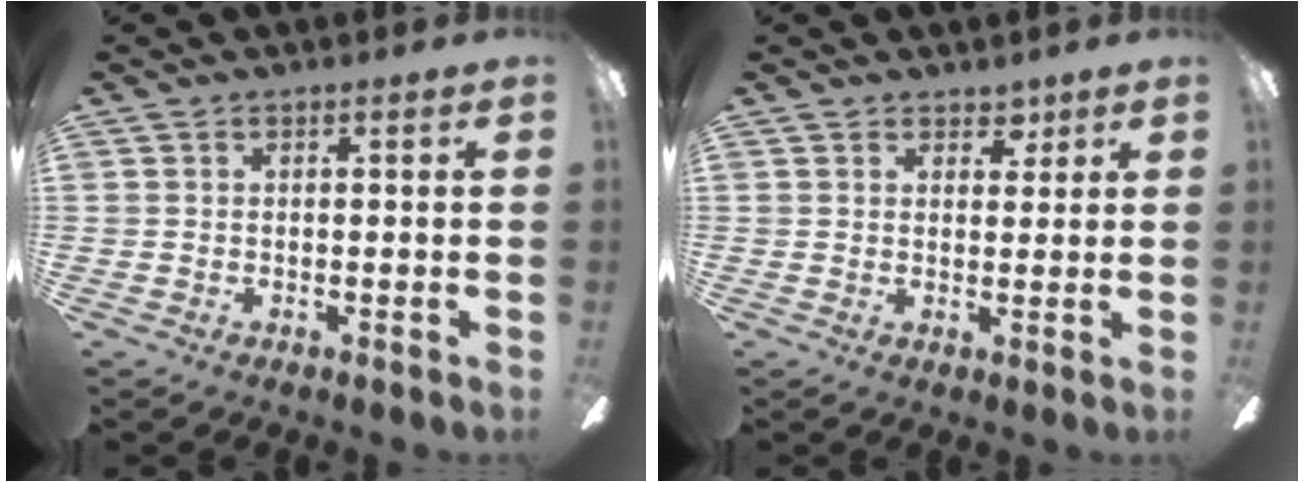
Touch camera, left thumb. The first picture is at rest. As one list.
[{"total": 3.7, "force": [2.6, 2.2, 1.4], "torque": [-0.009, -0.010, 0.044]}]